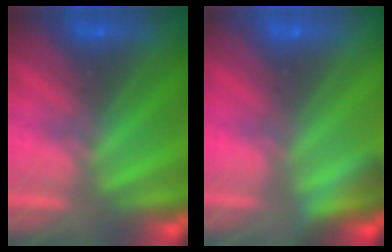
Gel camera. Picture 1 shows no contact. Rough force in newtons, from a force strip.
{"total": 2.7}